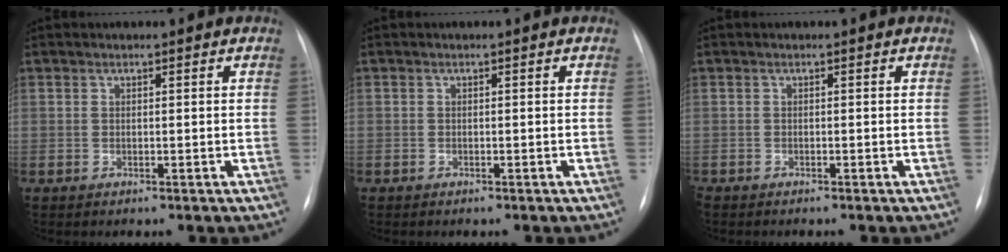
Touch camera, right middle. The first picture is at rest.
{"total": 0.0}
{"total": 0.8, "force": [-0.7, 0.0, 0.2], "torque": [-0.005, -0.002, -0.015]}